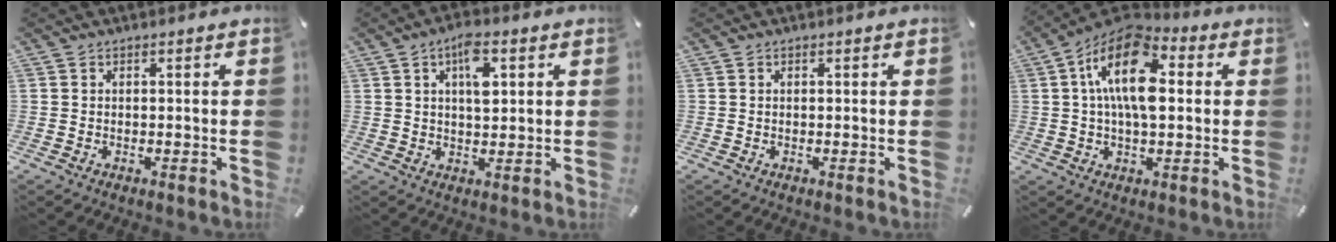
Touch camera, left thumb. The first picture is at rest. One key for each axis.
{"total": 7.4, "fx": 2.7, "fy": 3.5, "fz": 5.9, "tx": -0.093, "ty": -0.003, "tz": 0.040}
{"total": 0.0}
{"total": 16.1, "fx": 3.0, "fy": 8.5, "fz": 13.4, "tx": -0.247, "ty": -0.012, "tz": 0.048}